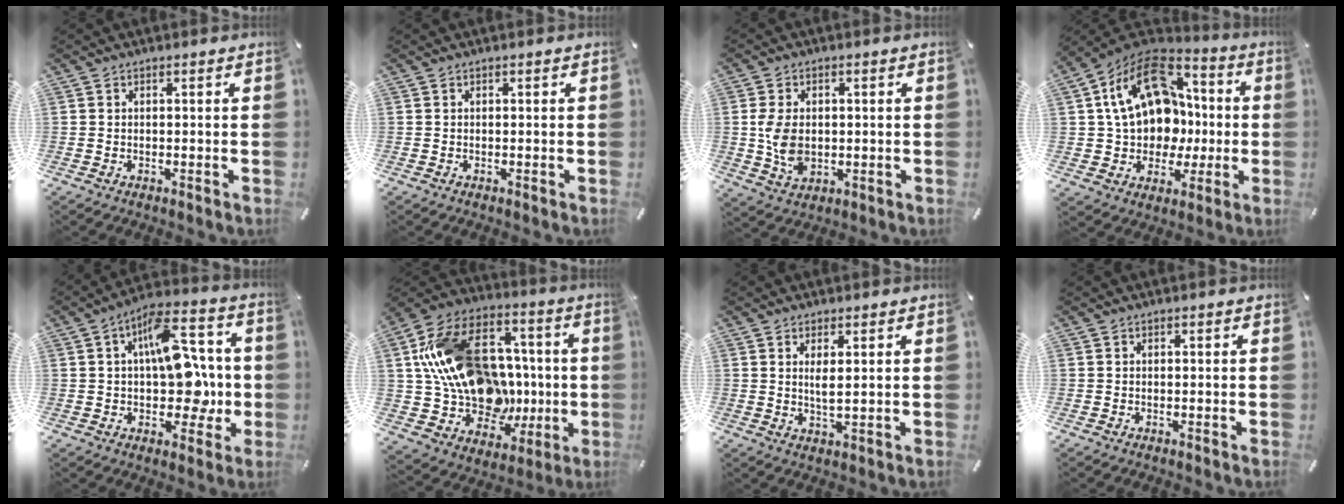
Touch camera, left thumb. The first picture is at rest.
{"total": 0.0}
{"total": 8.1, "force": [0.0, 5.9, 5.5], "torque": [-0.119, -0.006, -0.002]}
{"total": 21.4, "force": [3.0, 16.4, 13.3], "torque": [-0.239, 0.001, 0.060]}
{"total": 15.8, "force": [1.6, 9.9, 12.2], "torque": [-0.157, -0.002, 0.034]}
{"total": 24.1, "force": [1.8, 18.5, 15.3], "torque": [-0.295, -0.019, 0.057]}
{"total": 3.5, "force": [1.2, 0.8, 3.2], "torque": [-0.065, -0.008, 0.017]}
{"total": 0.0}